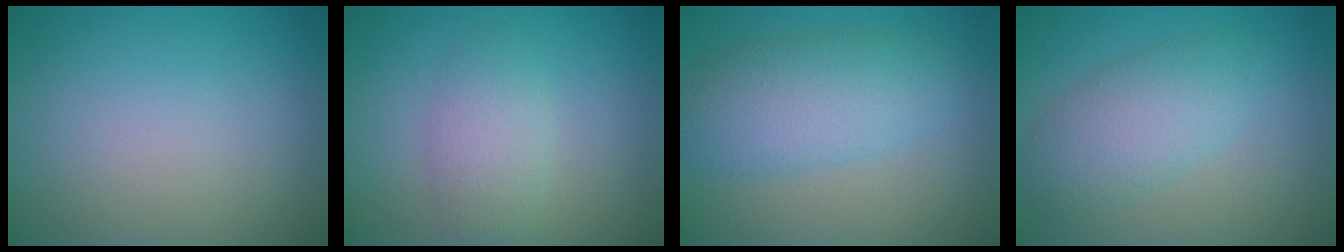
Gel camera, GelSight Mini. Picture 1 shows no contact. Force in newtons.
{"total": 3.0, "press": 3.0, "slide": 0.0}
{"total": 5.9, "press": 5.9, "slide": 0.1}
{"total": 4.3, "press": 4.3, "slide": 0.1}